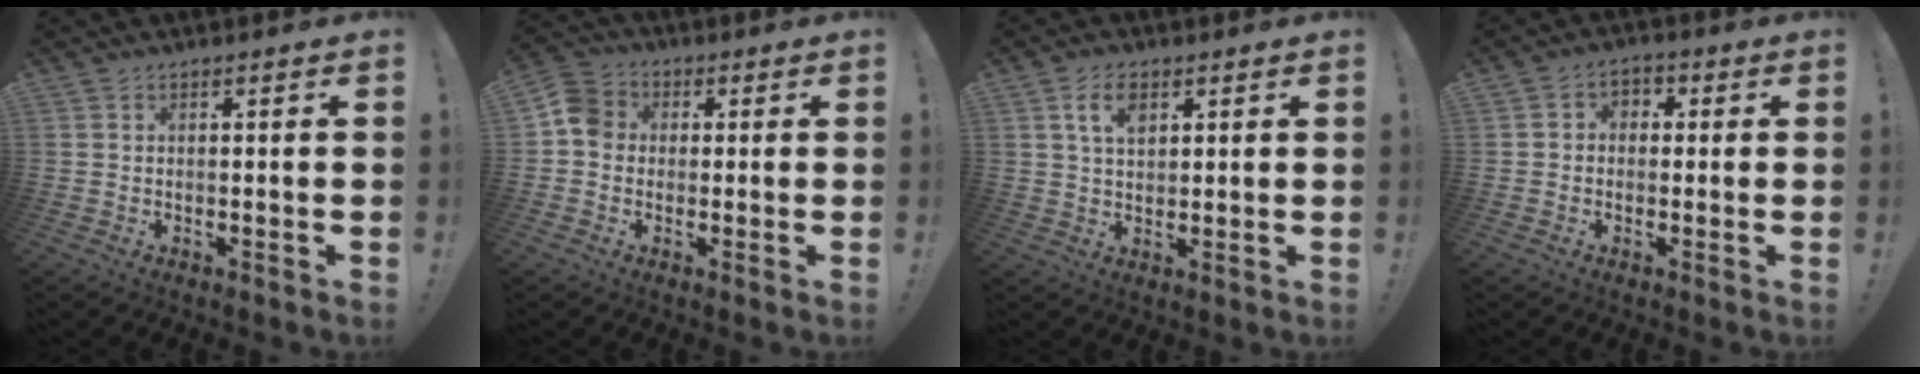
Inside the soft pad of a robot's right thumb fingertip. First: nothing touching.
{"total": 6.8, "force": [-0.2, 6.0, 3.2], "torque": [-0.044, 0.018, -0.002]}
{"total": 6.9, "force": [2.9, 4.1, 4.8], "torque": [-0.076, -0.003, 0.052]}
{"total": 3.4, "force": [-1.1, 2.9, 1.5], "torque": [-0.018, 0.011, -0.022]}